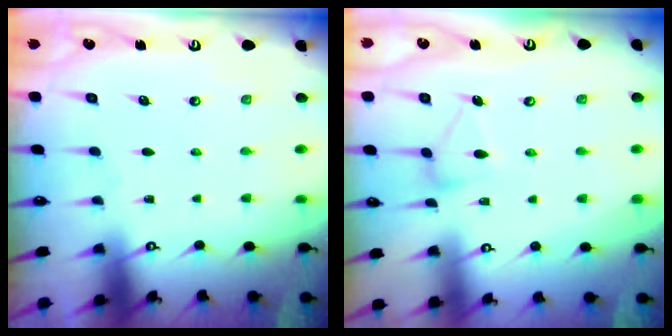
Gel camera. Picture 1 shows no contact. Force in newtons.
{"total": 10.8, "press": 10.8, "slide": 0.4}